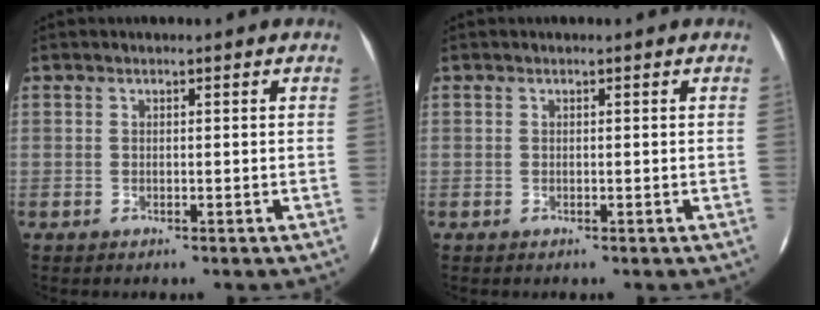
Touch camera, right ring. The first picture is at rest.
{"total": 0.0}